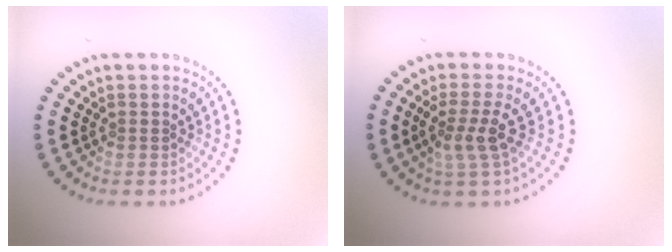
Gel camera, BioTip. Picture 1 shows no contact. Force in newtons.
{"total": 2.7, "press": 2.0, "slide": 1.9}